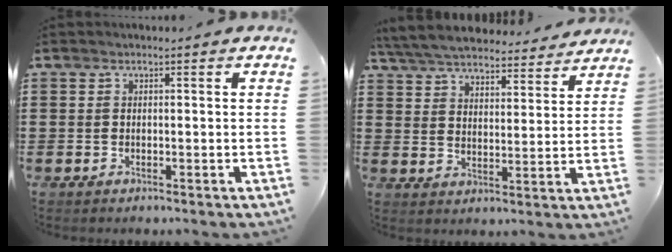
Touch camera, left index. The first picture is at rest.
{"total": 6.2, "force": [6.1, 0.7, 1.2], "torque": [-0.052, -0.033, 0.107]}